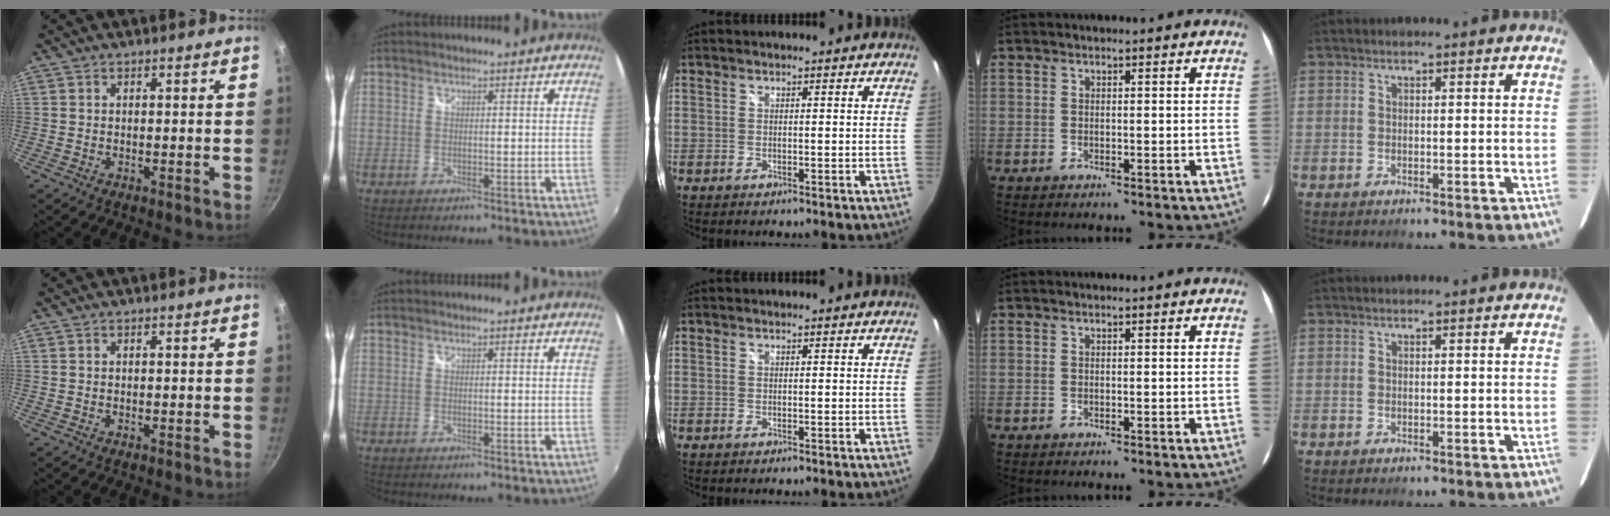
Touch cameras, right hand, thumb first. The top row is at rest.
{}